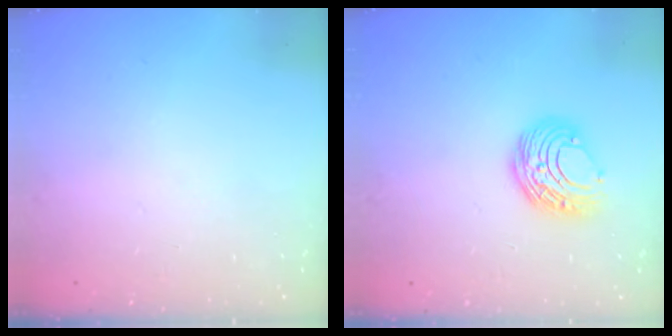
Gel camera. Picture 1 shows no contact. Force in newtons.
{"total": 8.9, "press": 8.9, "slide": 0.3}